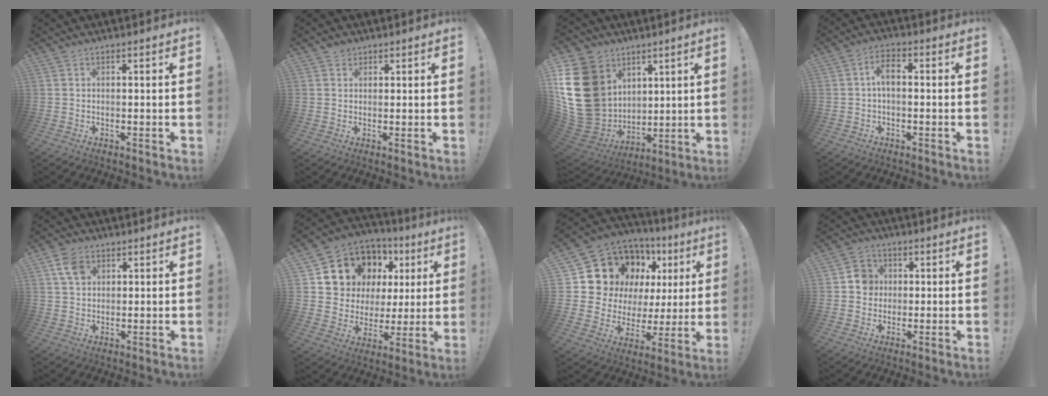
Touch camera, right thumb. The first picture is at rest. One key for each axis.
{"total": 1.9, "fx": 1.4, "fy": 1.3, "fz": 0.4, "tx": 0.000, "ty": -0.004, "tz": 0.023}
{"total": 25.0, "fx": 5.3, "fy": 20.4, "fz": 13.5, "tx": -0.265, "ty": -0.029, "tz": 0.146}
{"total": 4.8, "fx": -0.1, "fy": 2.2, "fz": 4.3, "tx": -0.084, "ty": 0.007, "tz": -0.005}
{"total": 6.6, "fx": 3.0, "fy": 4.7, "fz": 3.5, "tx": -0.059, "ty": 0.000, "tz": 0.059}
{"total": 10.7, "fx": 6.5, "fy": 8.0, "fz": 3.0, "tx": -0.053, "ty": -0.061, "tz": 0.133}
{"total": 14.3, "fx": 9.0, "fy": 9.4, "fz": 6.0, "tx": -0.091, "ty": -0.076, "tz": 0.184}
{"total": 6.6, "fx": 0.7, "fy": 6.4, "fz": 1.8, "tx": -0.017, "ty": 0.004, "tz": 0.015}